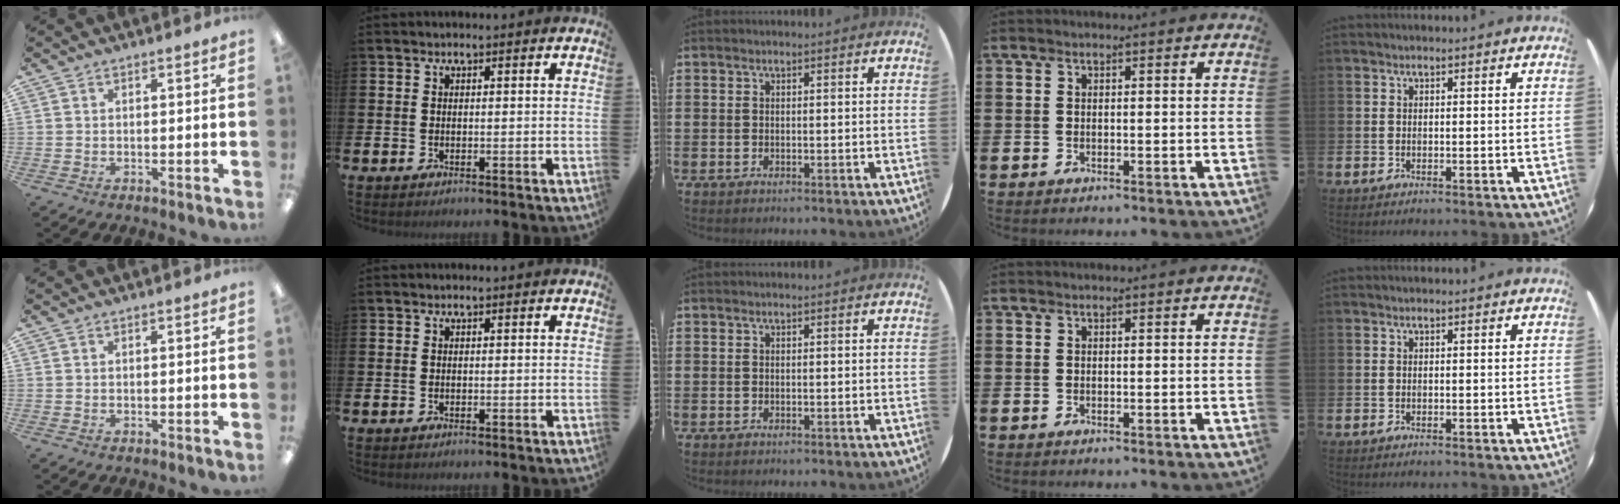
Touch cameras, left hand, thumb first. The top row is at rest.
{}